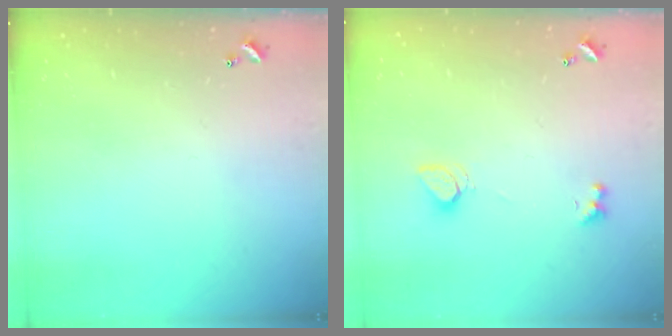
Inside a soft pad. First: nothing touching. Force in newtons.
{"total": 2.2, "press": 2.1, "slide": 0.4}